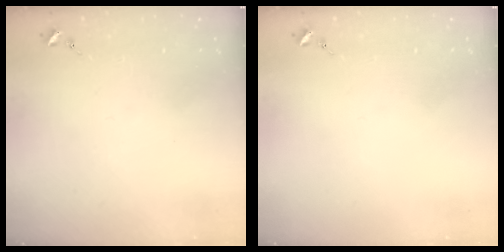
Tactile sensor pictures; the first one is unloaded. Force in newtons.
{"total": 0.0}